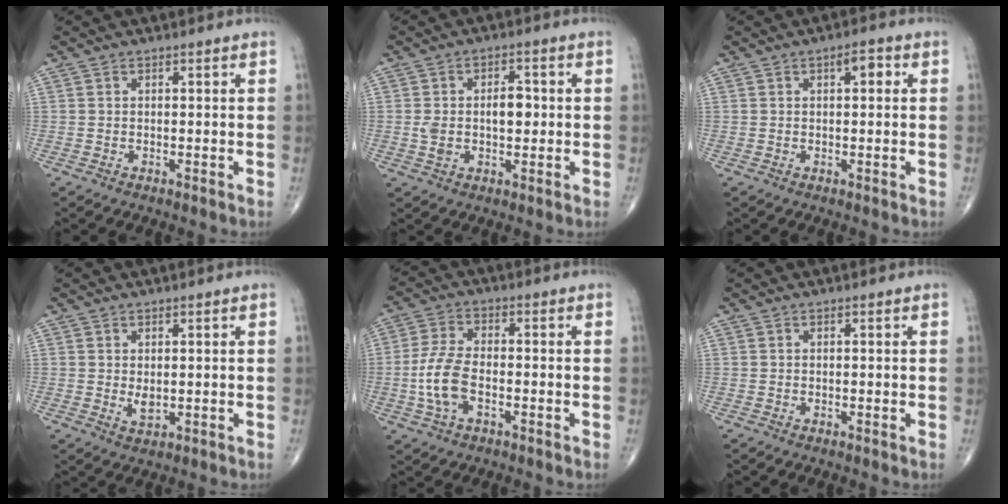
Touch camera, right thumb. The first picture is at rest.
{"total": 6.9, "force": [0.2, 4.0, 5.6], "torque": [-0.092, 0.018, 0.006]}
{"total": 2.8, "force": [0.8, 1.2, 2.3], "torque": [-0.025, 0.005, 0.008]}
{"total": 2.3, "force": [0.2, 1.3, 1.9], "torque": [-0.030, -0.008, 0.008]}
{"total": 8.2, "force": [-2.1, 4.2, 6.7], "torque": [-0.150, 0.018, -0.042]}
{"total": 0.0}